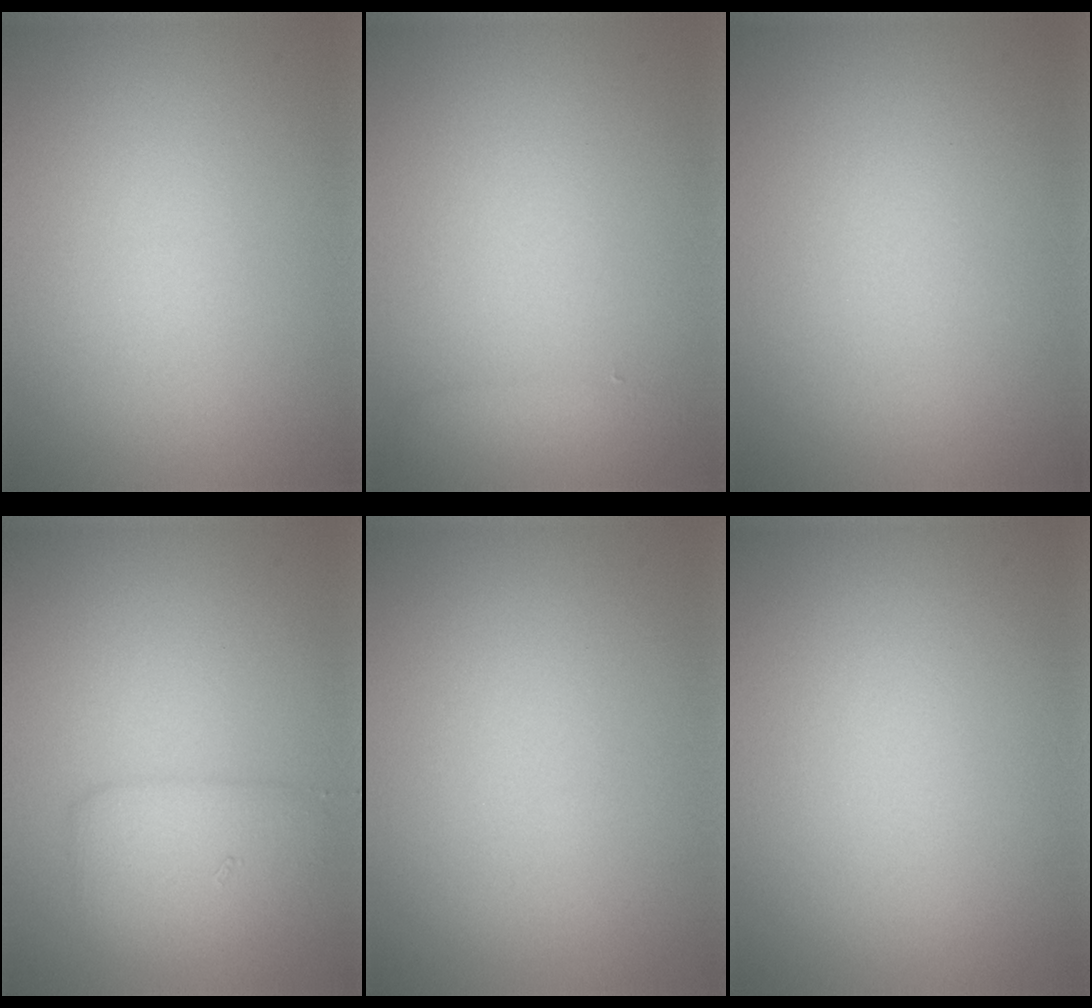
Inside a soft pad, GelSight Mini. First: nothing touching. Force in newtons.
{"total": 1.3, "press": 1.3, "slide": 0.1}
{"total": 0.0}
{"total": 2.9, "press": 2.9, "slide": 0.1}
{"total": 0.0}
{"total": 0.0}